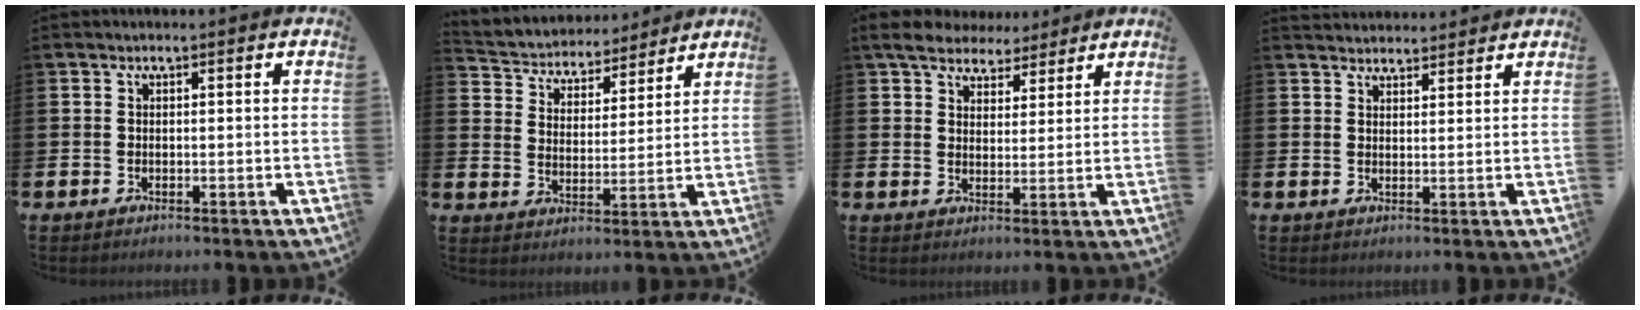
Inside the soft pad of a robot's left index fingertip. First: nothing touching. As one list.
[{"total": 4.7, "force": [4.3, 1.8, -0.3], "torque": [-0.025, -0.040, 0.071]}, {"total": 5.1, "force": [4.5, 2.2, 0.9], "torque": [-0.030, -0.018, 0.080]}, {"total": 3.0, "force": [2.9, 0.6, -0.2], "torque": [0.002, -0.013, 0.053]}]